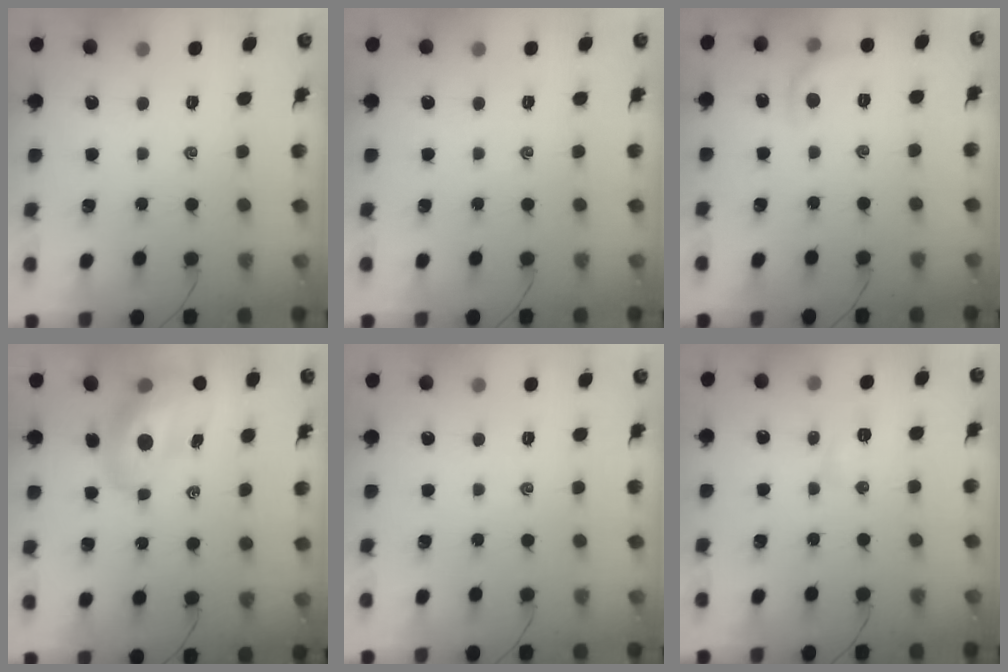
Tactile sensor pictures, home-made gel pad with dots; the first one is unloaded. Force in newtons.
{"total": 0.0}
{"total": 7.7, "press": 7.6, "slide": 1.1}
{"total": 13.5, "press": 13.0, "slide": 3.6}
{"total": 0.0}
{"total": 2.9, "press": 2.8, "slide": 0.8}